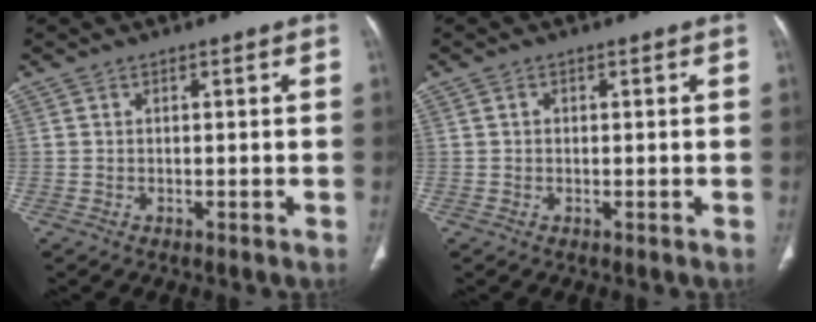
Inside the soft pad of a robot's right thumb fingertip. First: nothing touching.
{"total": 0.8, "force": [0.2, 0.7, 0.4], "torque": [-0.007, 0.001, 0.005]}